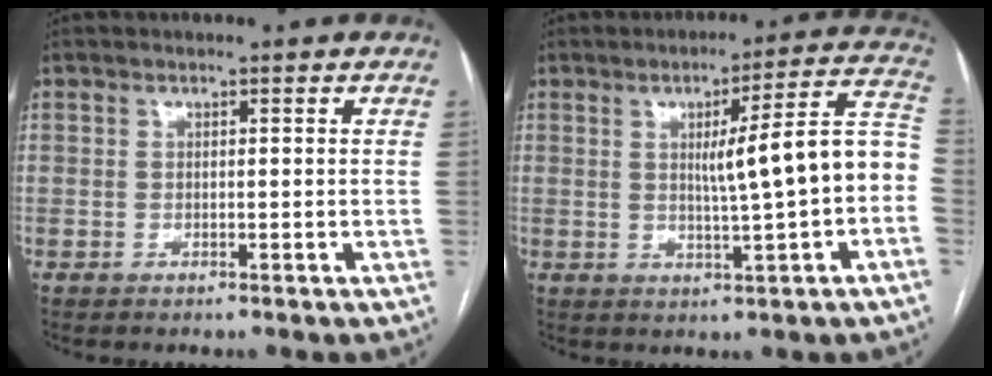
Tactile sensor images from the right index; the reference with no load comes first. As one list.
[{"total": 11.6, "force": [-0.6, 0.1, 11.6], "torque": [-0.153, 0.024, -0.009]}]